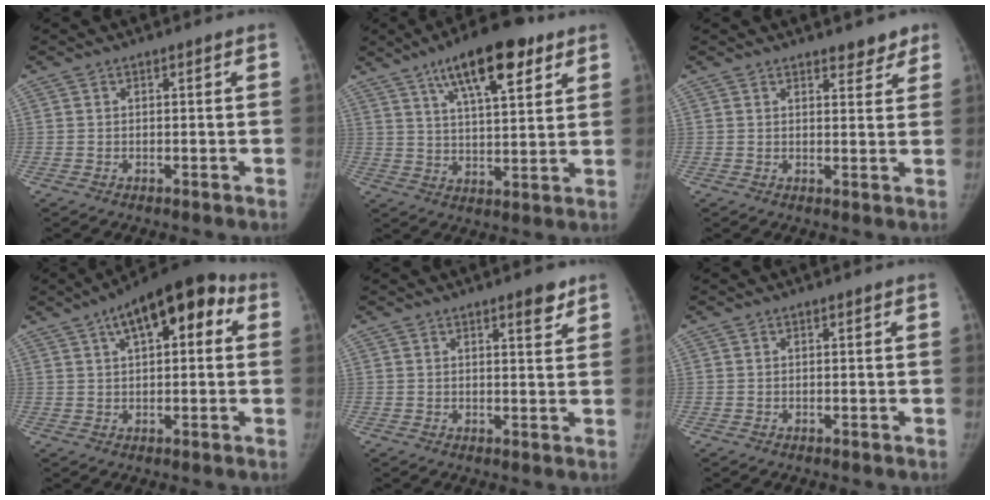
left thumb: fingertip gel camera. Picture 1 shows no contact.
{"total": 15.3, "force": [8.6, 5.2, 11.5], "torque": [-0.159, -0.027, 0.137]}
{"total": 3.8, "force": [3.0, 1.7, 1.6], "torque": [0.007, -0.017, 0.039]}
{"total": 14.2, "force": [5.5, 6.5, 11.5], "torque": [-0.135, 0.026, 0.072]}
{"total": 3.5, "force": [2.4, 1.1, 2.4], "torque": [-0.023, -0.015, 0.032]}
{"total": 0.0}